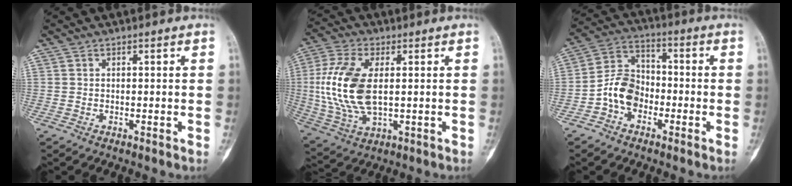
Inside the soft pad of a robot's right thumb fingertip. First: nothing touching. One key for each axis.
{"total": 15.3, "fx": 1.0, "fy": 8.1, "fz": 13.0, "tx": -0.285, "ty": -0.004, "tz": 0.026}
{"total": 9.0, "fx": -3.2, "fy": 6.7, "fz": 5.2, "tx": -0.081, "ty": 0.039, "tz": -0.072}